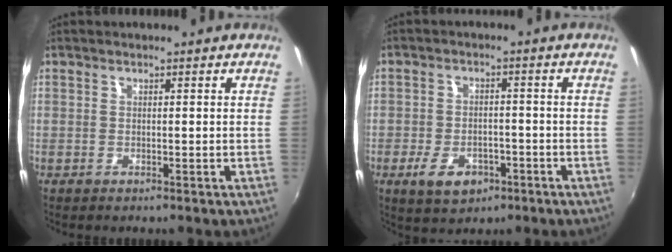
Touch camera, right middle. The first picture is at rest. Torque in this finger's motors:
{"motor_torque": [1.11, -1.02, 0.08, 0.04]}